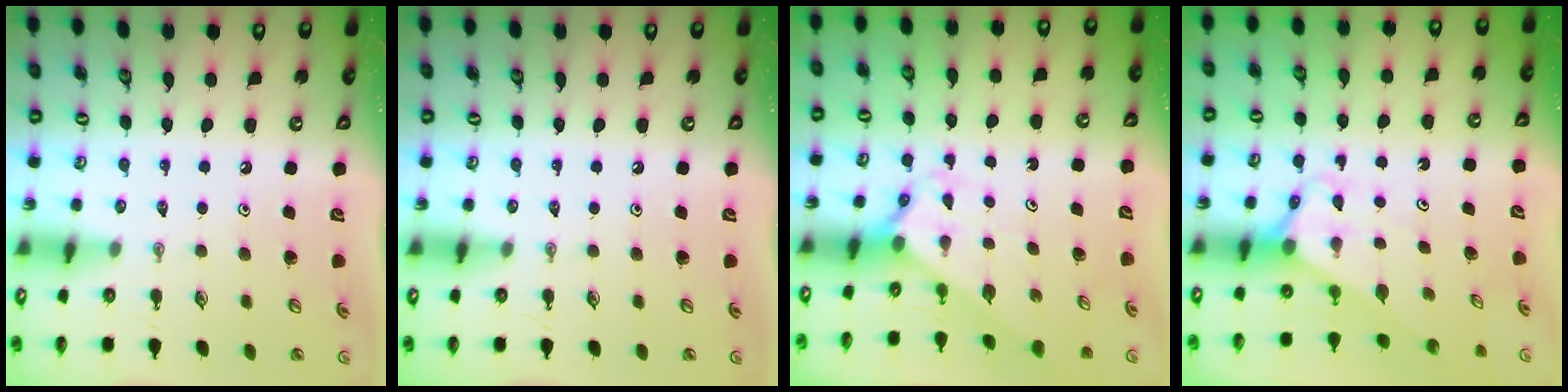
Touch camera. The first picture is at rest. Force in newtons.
{"total": 0.0}
{"total": 2.0, "press": 2.0, "slide": 0.1}
{"total": 2.7, "press": 2.7, "slide": 0.2}